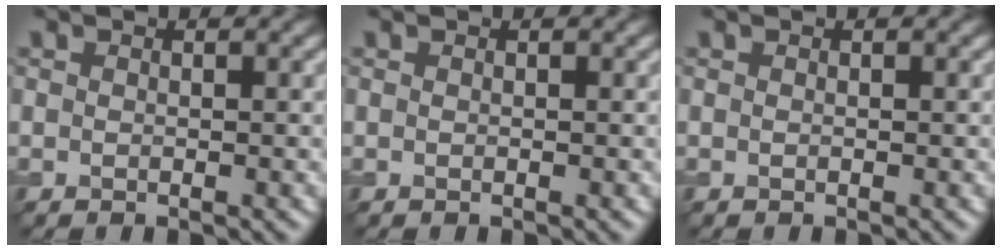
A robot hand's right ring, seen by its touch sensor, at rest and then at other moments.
{"total": 0.0}
{"total": 0.0}